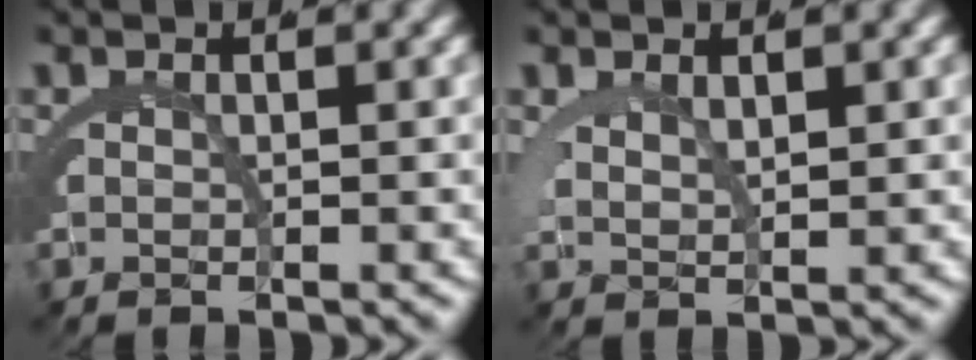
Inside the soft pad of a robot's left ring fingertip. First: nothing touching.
{"total": 1.6, "force": [1.2, 0.0, 1.0], "torque": [-0.027, -0.017, 0.036]}